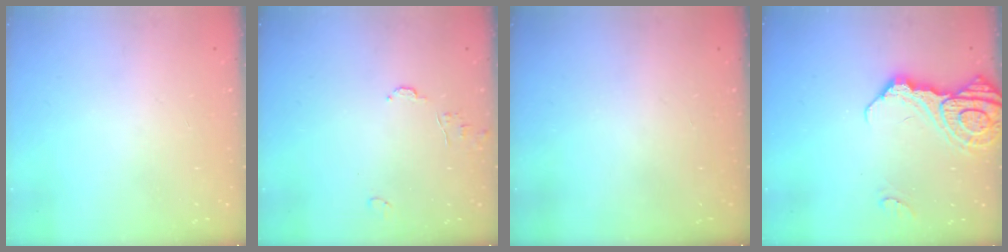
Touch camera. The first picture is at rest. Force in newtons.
{"total": 7.0, "press": 7.0, "slide": 0.7}
{"total": 0.0}
{"total": 15.5, "press": 15.3, "slide": 1.8}